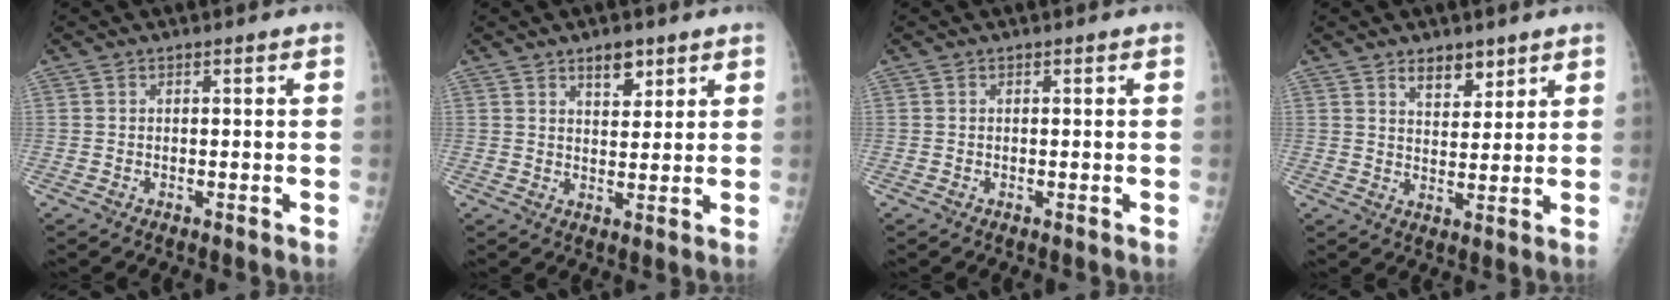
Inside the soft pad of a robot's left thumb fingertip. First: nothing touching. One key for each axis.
{"total": 4.8, "fx": 3.1, "fy": 2.3, "fz": 2.8, "tx": -0.022, "ty": -0.019, "tz": 0.049}
{"total": 0.0}
{"total": 5.5, "fx": 3.8, "fy": 2.9, "fz": 2.8, "tx": -0.019, "ty": -0.027, "tz": 0.064}